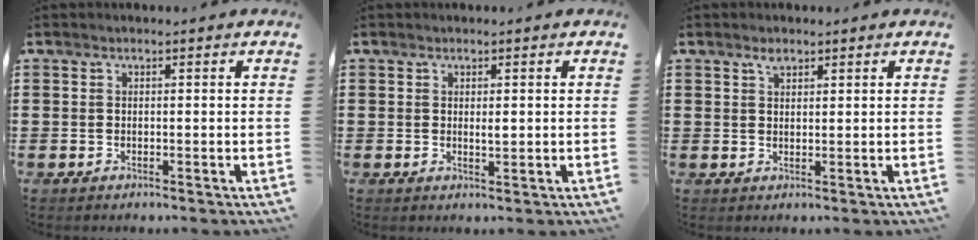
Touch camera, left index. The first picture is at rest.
{"total": 1.3, "force": [0.2, 0.4, 1.2], "torque": [-0.024, 0.002, 0.003]}
{"total": 1.6, "force": [1.4, 0.7, 0.6], "torque": [-0.008, -0.003, 0.024]}